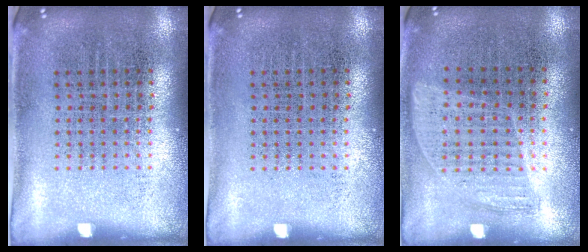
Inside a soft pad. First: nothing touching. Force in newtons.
{"total": 0.0}
{"total": 0.9, "press": 0.8, "slide": 0.4}